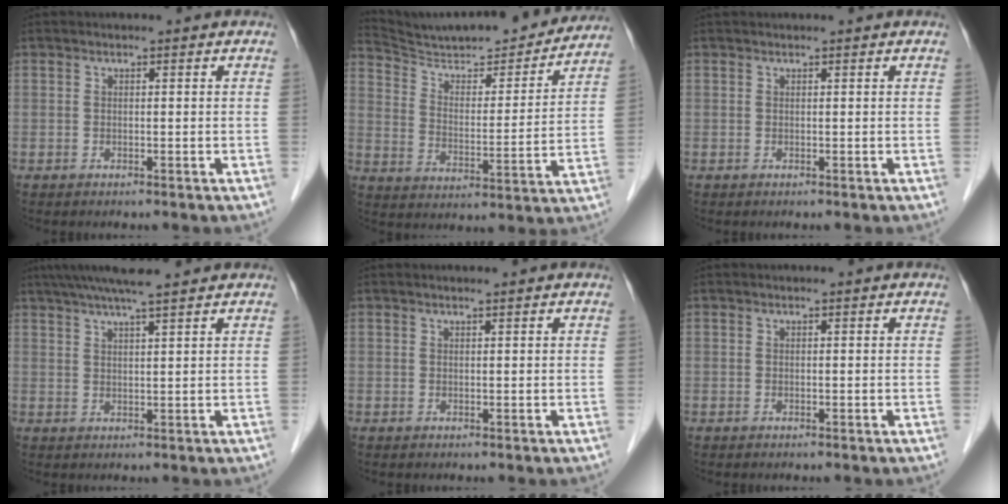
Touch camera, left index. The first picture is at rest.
{"total": 22.2, "force": [20.6, 3.0, 7.8], "torque": [-0.125, -0.020, 0.296]}
{"total": 1.3, "force": [1.2, 0.1, 0.5], "torque": [-0.008, 0.023, 0.020]}
{"total": 8.7, "force": [7.2, -0.2, 4.9], "torque": [-0.078, 0.031, 0.109]}
{"total": 1.0, "force": [0.8, -0.1, 0.5], "torque": [-0.011, 0.007, 0.016]}
{"total": 0.0}